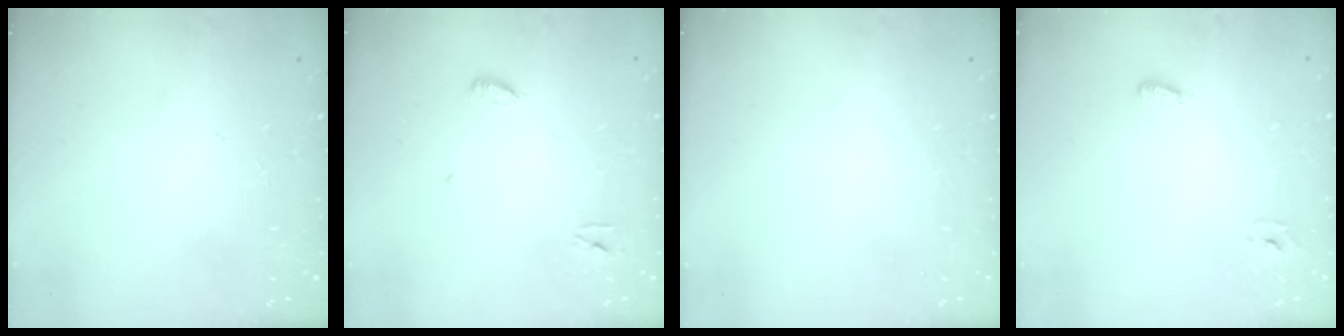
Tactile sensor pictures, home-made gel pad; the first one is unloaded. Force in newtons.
{"total": 3.5, "press": 3.4, "slide": 0.4}
{"total": 0.0}
{"total": 2.6, "press": 2.5, "slide": 0.6}